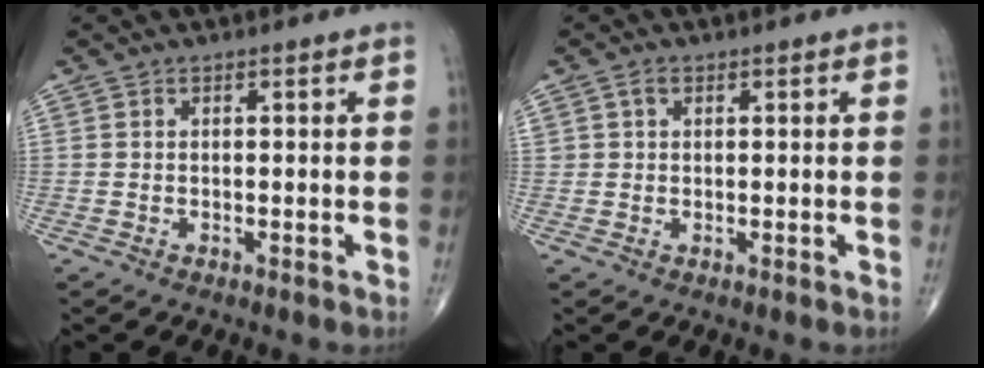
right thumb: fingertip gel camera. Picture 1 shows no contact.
{"total": 1.4, "force": [0.6, 1.0, 0.8], "torque": [-0.011, 0.003, 0.010]}